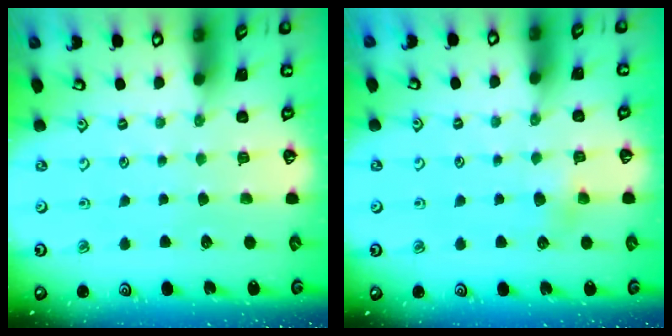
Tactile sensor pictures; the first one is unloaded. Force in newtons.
{"total": 4.0, "press": 3.9, "slide": 0.8}